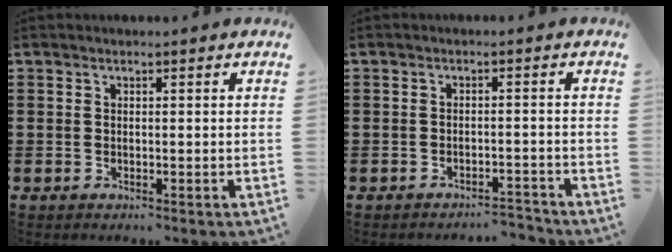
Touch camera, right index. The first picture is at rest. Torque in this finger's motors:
{"motor_torque": [0.02, 0.03, 0.00, -0.01]}